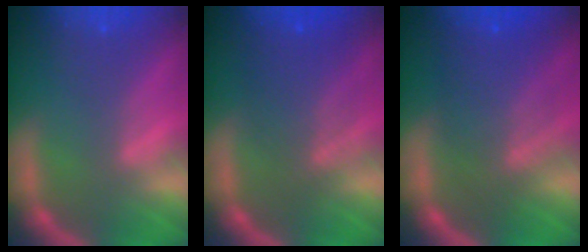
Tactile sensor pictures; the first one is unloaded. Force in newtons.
{"total": 5.5}
{"total": 7.1}